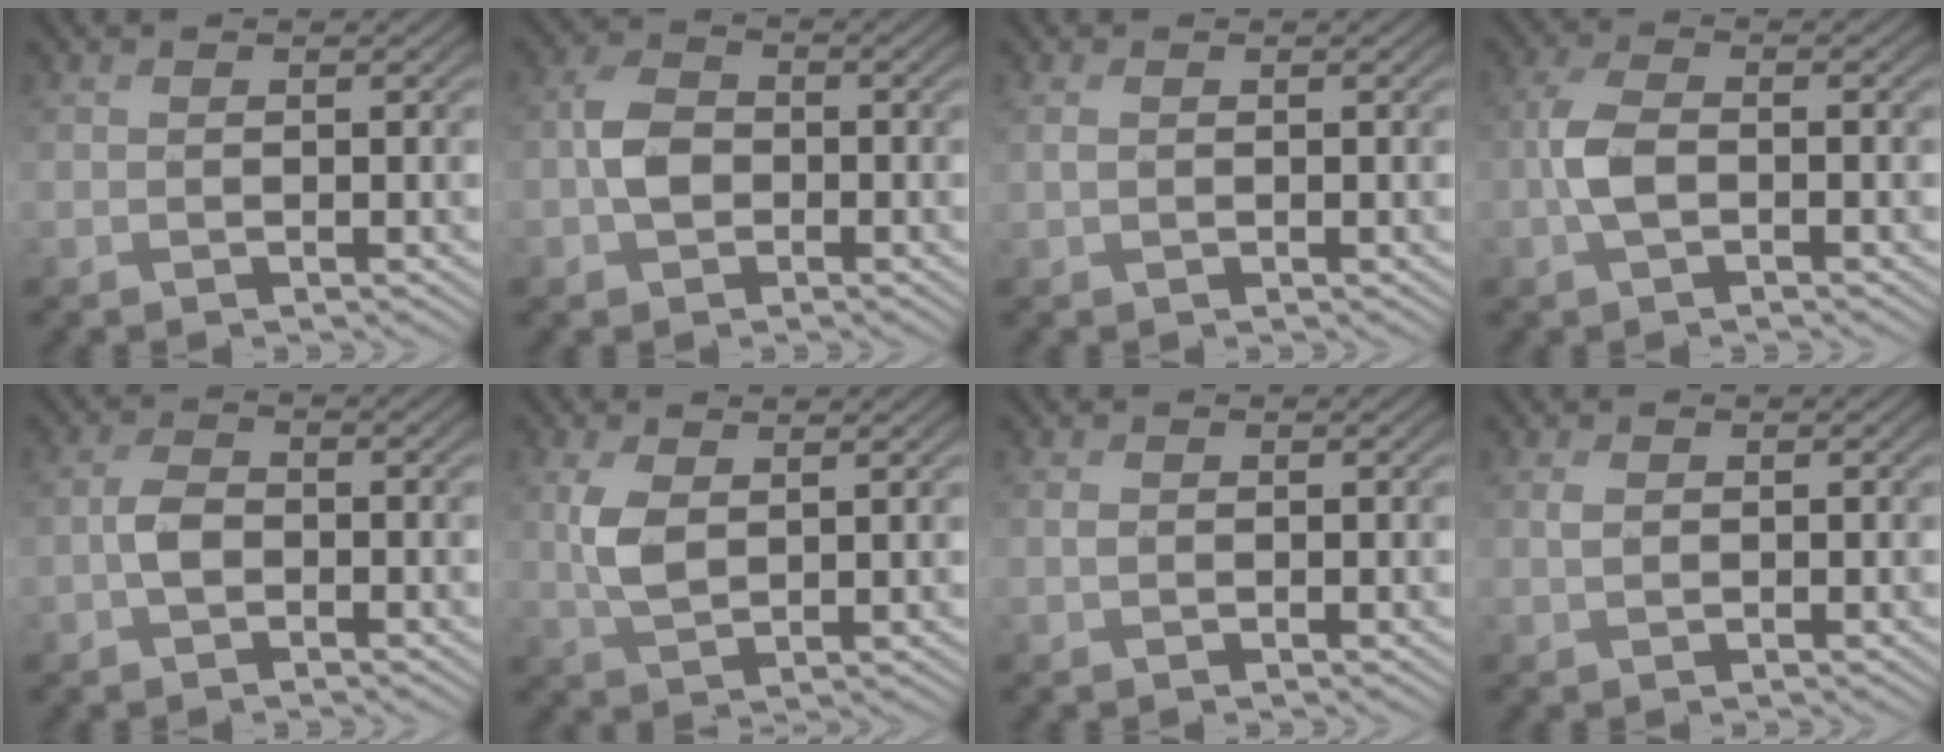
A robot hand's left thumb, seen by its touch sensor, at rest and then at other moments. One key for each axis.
{"total": 3.8, "fx": -0.5, "fy": 2.8, "fz": 2.5, "tx": -0.051, "ty": 0.009, "tz": -0.018}
{"total": 0.7, "fx": 0.6, "fy": 0.0, "fz": 0.4, "tx": -0.010, "ty": 0.007, "tz": 0.011}
{"total": 4.0, "fx": -0.6, "fy": 1.6, "fz": 3.7, "tx": -0.089, "ty": 0.011, "tz": -0.019}
{"total": 2.1, "fx": -0.5, "fy": 1.3, "fz": 1.6, "tx": -0.031, "ty": 0.010, "tz": -0.018}
{"total": 4.0, "fx": 1.8, "fy": 1.7, "fz": 3.2, "tx": -0.082, "ty": 0.009, "tz": 0.039}
{"total": 0.6, "fx": 0.5, "fy": 0.2, "fz": 0.4, "tx": -0.008, "ty": 0.005, "tz": 0.008}
{"total": 0.9, "fx": 0.8, "fy": 0.1, "fz": 0.5, "tx": -0.009, "ty": 0.005, "tz": 0.014}